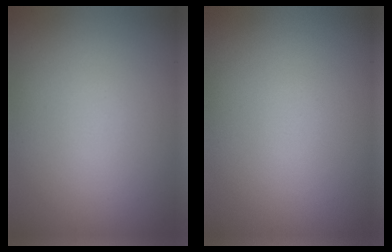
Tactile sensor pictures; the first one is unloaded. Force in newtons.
{"total": 0.0}